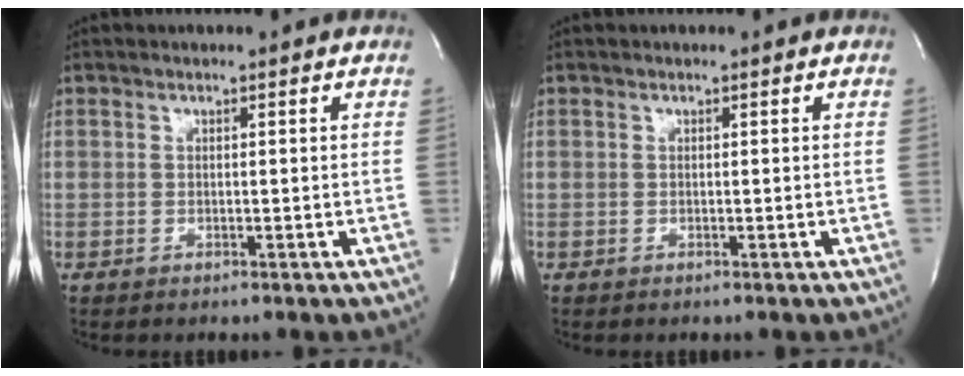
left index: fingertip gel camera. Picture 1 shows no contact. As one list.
[{"total": 0.0}]